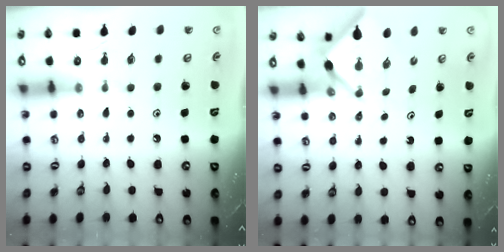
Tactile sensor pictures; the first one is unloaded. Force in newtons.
{"total": 2.6, "press": 2.5, "slide": 0.3}